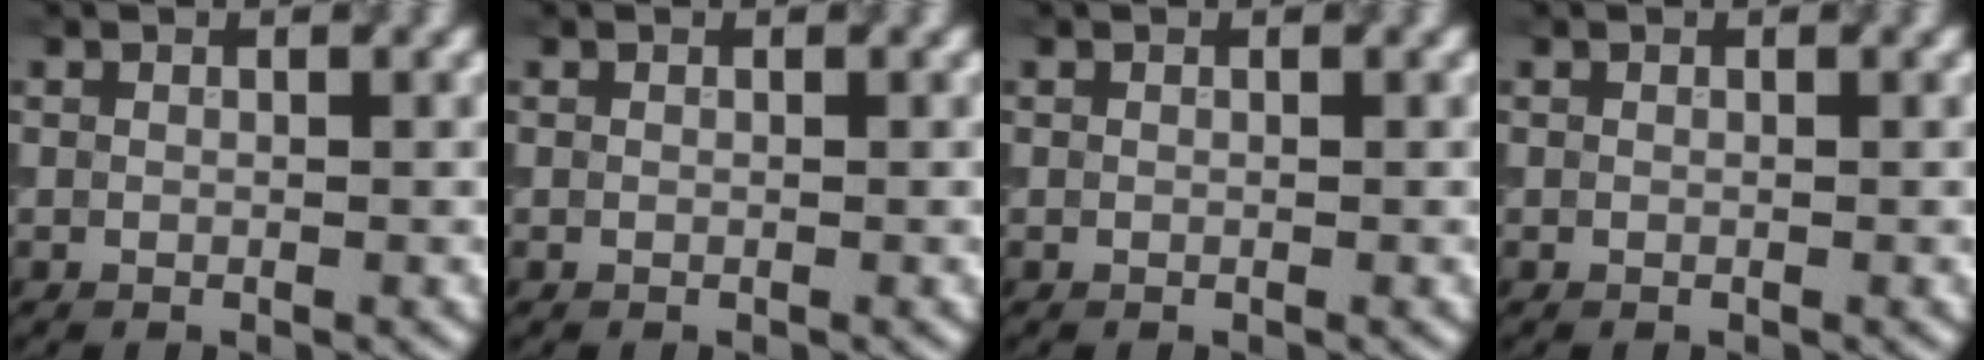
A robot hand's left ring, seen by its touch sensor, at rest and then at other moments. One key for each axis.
{"total": 0.0}
{"total": 0.0}
{"total": 0.0}